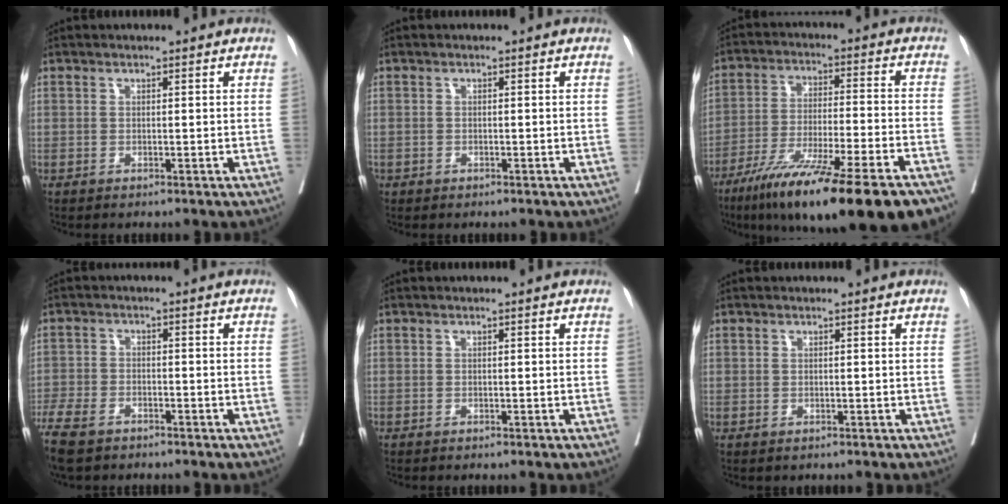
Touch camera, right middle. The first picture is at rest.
{"total": 0.7, "force": [-0.3, 0.6, 0.0], "torque": [-0.004, 0.005, -0.006]}
{"total": 24.5, "force": [-17.5, 2.0, 17.0], "torque": [-0.216, -0.036, -0.279]}
{"total": 11.7, "force": [-10.2, 4.9, 2.9], "torque": [-0.070, 0.002, -0.179]}
{"total": 0.0}
{"total": 0.9, "force": [0.1, 0.9, 0.0], "torque": [0.009, 0.005, -0.002]}